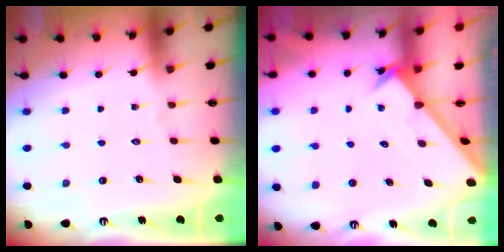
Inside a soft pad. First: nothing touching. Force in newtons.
{"total": 2.6, "press": 2.6, "slide": 0.2}